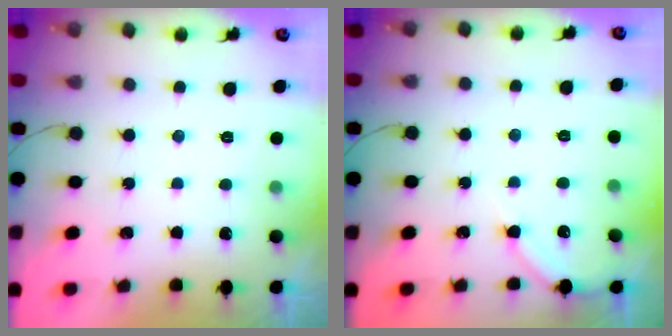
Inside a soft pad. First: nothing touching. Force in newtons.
{"total": 4.6, "press": 4.5, "slide": 0.8}